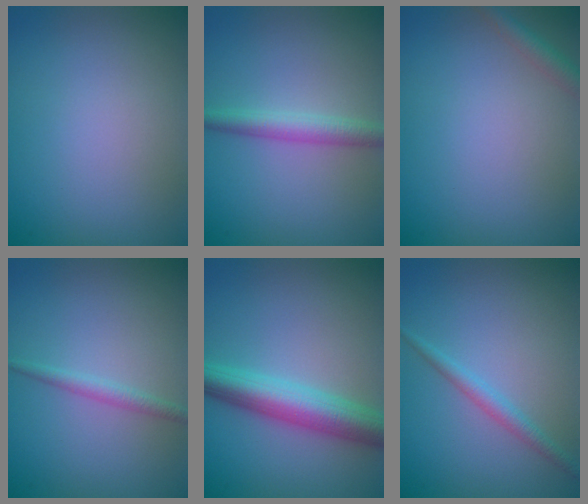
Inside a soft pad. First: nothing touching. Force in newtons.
{"total": 2.7, "press": 2.7, "slide": 0.1}
{"total": 1.6, "press": 1.6, "slide": 0.1}
{"total": 1.4, "press": 1.4, "slide": 0.1}
{"total": 6.0, "press": 6.0, "slide": 0.2}
{"total": 1.7, "press": 1.7, "slide": 0.1}